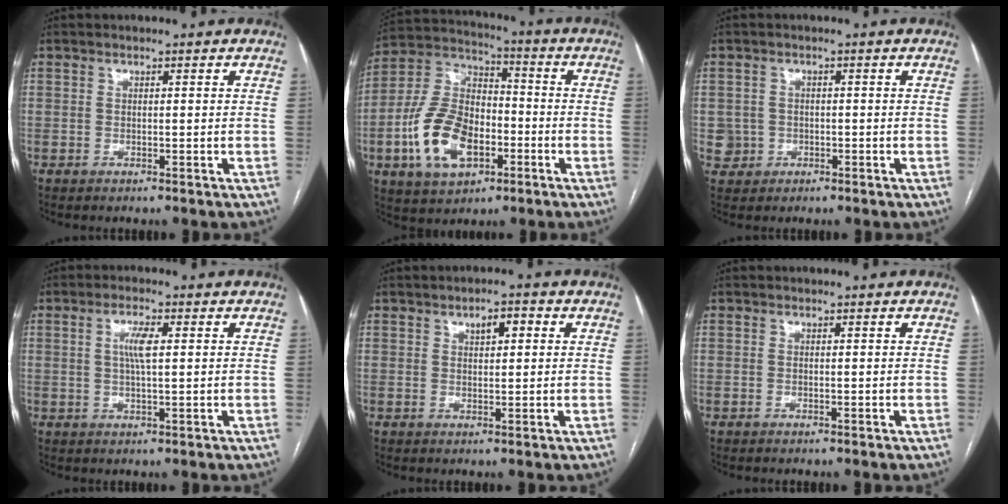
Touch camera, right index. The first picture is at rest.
{"total": 15.2, "force": [-4.9, 8.8, 11.4], "torque": [-0.248, 0.015, -0.086]}
{"total": 3.0, "force": [-0.6, 2.9, -0.1], "torque": [0.011, 0.010, -0.005]}
{"total": 4.0, "force": [0.9, 0.7, 3.8], "torque": [-0.074, 0.003, 0.017]}
{"total": 3.0, "force": [1.2, 1.2, 2.5], "torque": [-0.040, 0.008, 0.020]}
{"total": 0.0}